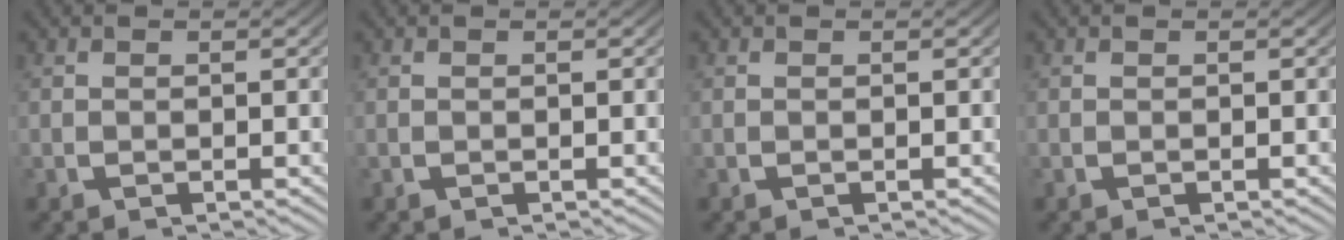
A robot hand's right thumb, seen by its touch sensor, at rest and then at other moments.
{"total": 0.0}
{"total": 0.0}
{"total": 0.0}